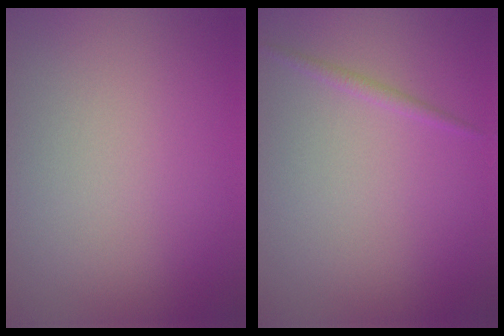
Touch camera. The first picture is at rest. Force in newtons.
{"total": 0.8, "press": 0.8, "slide": 0.0}